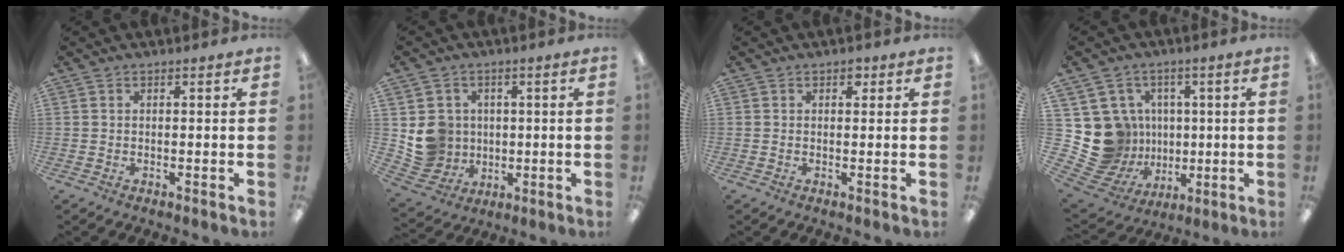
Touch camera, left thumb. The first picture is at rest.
{"total": 8.3, "force": [1.1, 8.1, 1.2], "torque": [-0.034, 0.001, 0.035]}
{"total": 1.7, "force": [0.9, 1.1, 0.8], "torque": [-0.001, -0.002, 0.012]}
{"total": 15.6, "force": [1.6, 14.9, 4.3], "torque": [-0.127, -0.023, 0.065]}